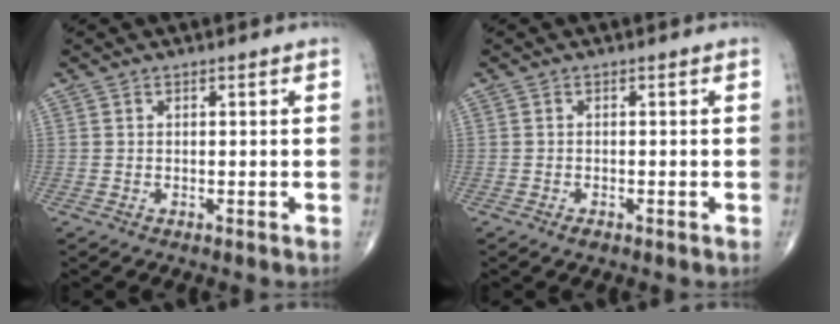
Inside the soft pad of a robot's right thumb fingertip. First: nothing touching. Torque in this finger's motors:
{"motor_torque": [0.13, -0.07, 0.19, -0.23, 0.05]}